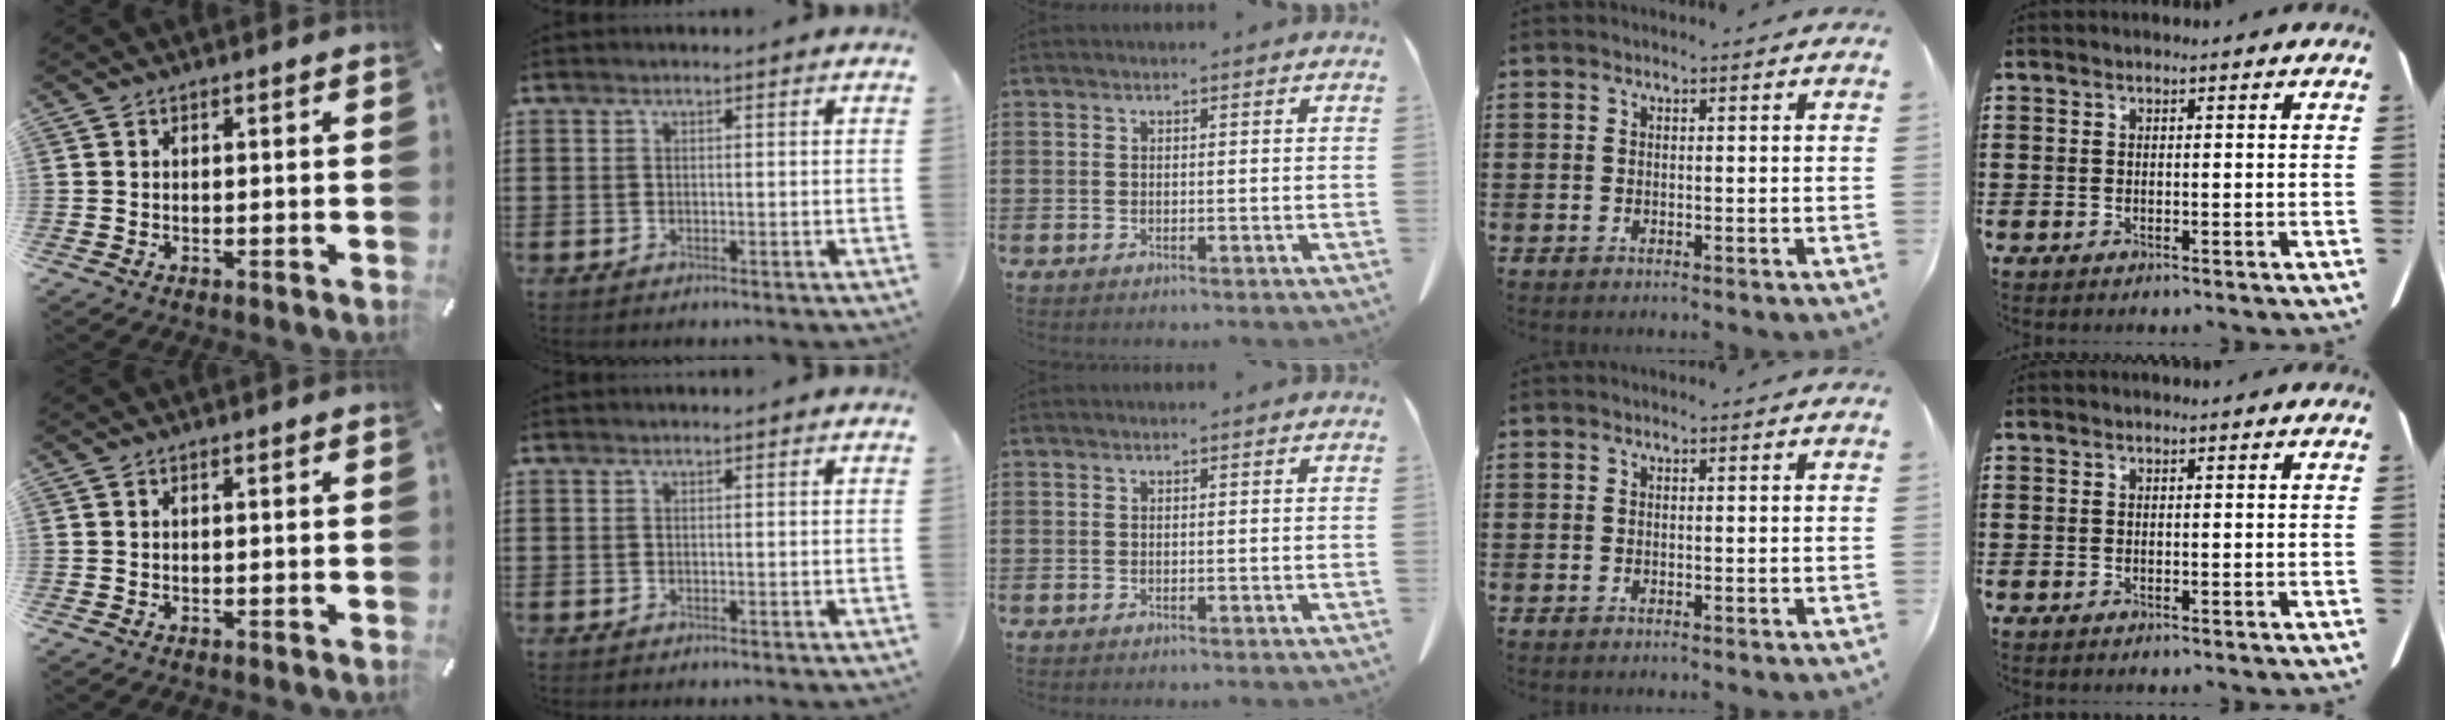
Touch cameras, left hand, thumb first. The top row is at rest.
{}